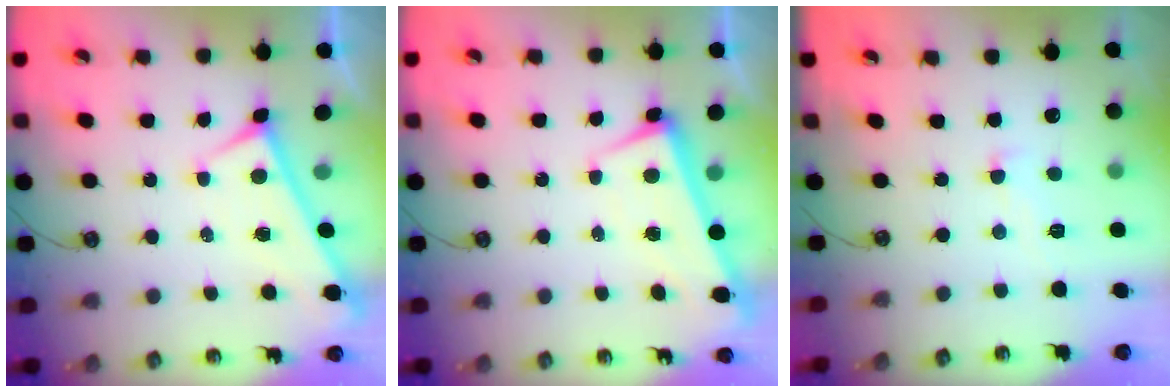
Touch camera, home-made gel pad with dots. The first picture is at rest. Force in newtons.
{"total": 1.5, "press": 0.5, "slide": 1.4}
{"total": 1.7, "press": 1.7, "slide": 0.5}